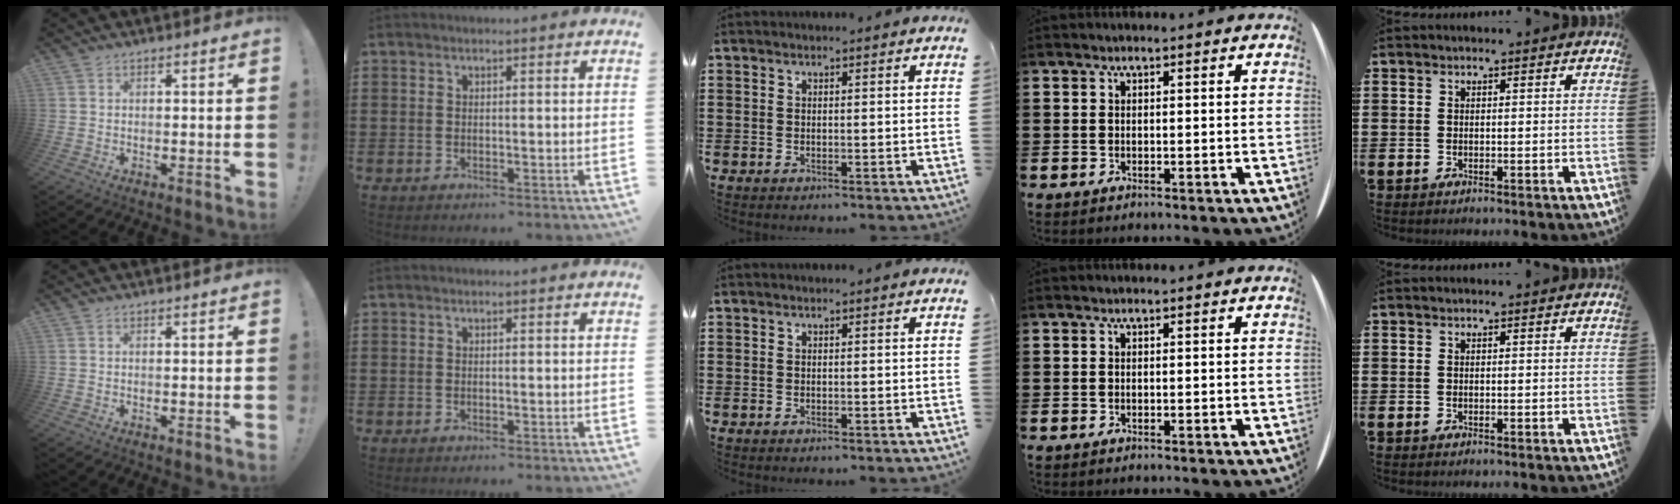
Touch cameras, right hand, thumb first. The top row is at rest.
{}